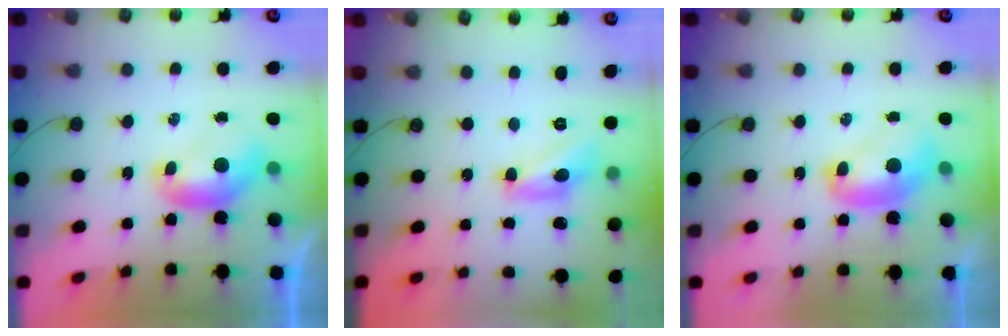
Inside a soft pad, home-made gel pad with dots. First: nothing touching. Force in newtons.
{"total": 8.8, "press": 8.8, "slide": 0.4}
{"total": 2.3, "press": 2.3, "slide": 0.3}